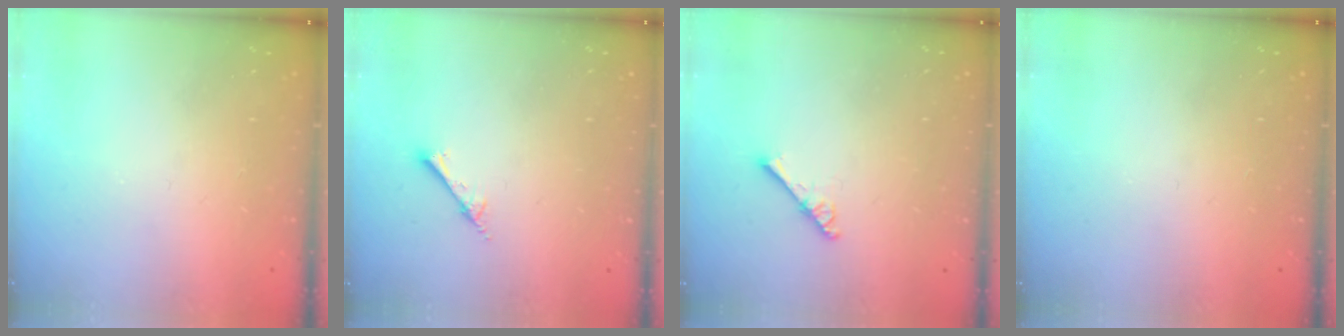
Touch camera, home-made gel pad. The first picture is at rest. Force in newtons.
{"total": 2.2, "press": 2.2, "slide": 0.3}
{"total": 2.5, "press": 2.5, "slide": 0.3}
{"total": 0.0}